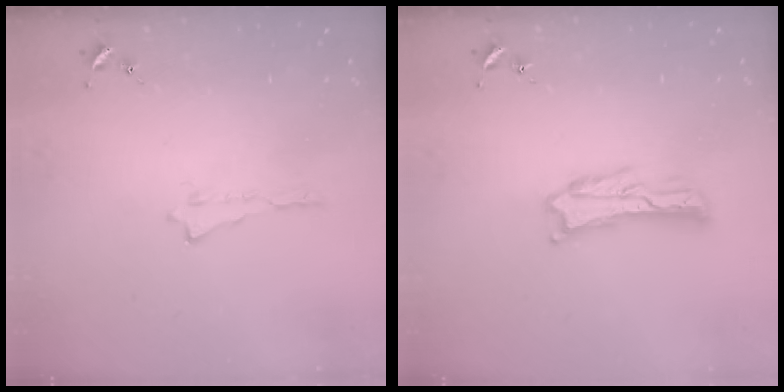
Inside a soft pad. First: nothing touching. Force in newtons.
{"total": 1.6, "press": 1.6, "slide": 0.3}